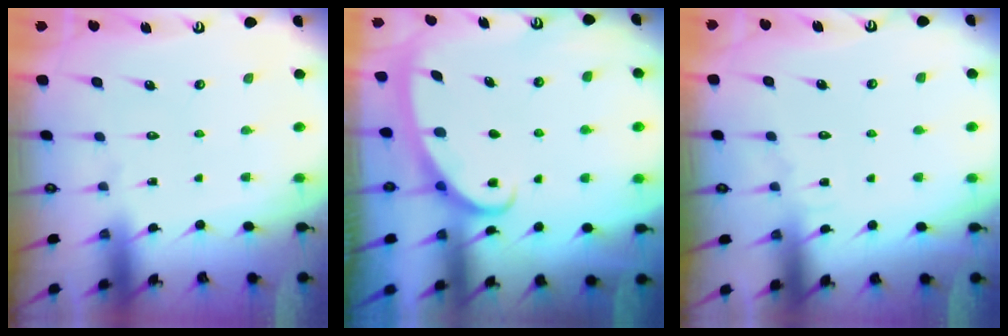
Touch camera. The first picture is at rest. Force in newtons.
{"total": 2.8, "press": 2.8, "slide": 0.4}
{"total": 4.5, "press": 4.5, "slide": 0.4}